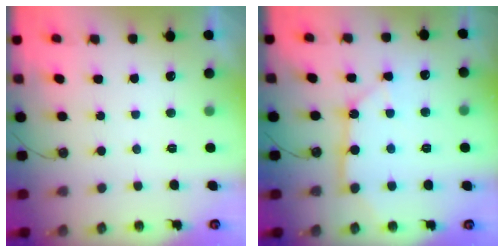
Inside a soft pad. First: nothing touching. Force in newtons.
{"total": 11.6, "press": 11.5, "slide": 1.3}